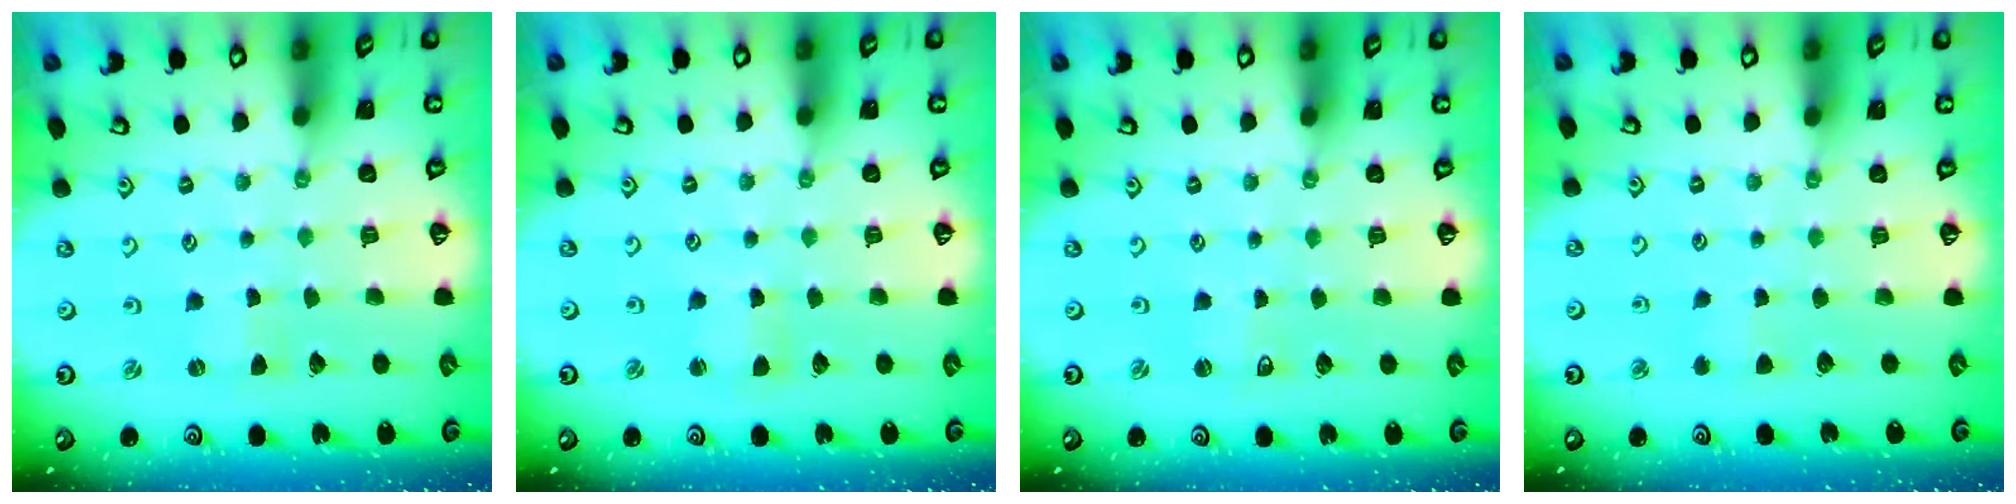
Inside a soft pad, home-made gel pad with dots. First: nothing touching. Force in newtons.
{"total": 1.7, "press": 1.7, "slide": 0.3}
{"total": 1.2, "press": 1.2, "slide": 0.2}
{"total": 2.9, "press": 2.8, "slide": 0.4}